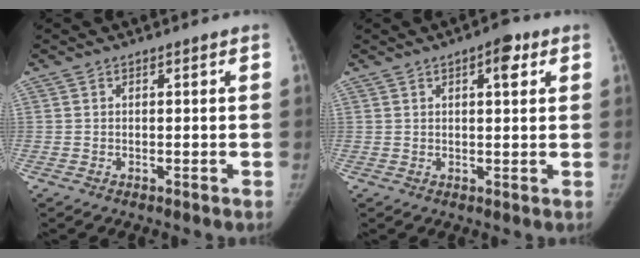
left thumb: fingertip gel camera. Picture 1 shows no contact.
{"total": 4.4, "force": [2.0, 1.8, 3.5], "torque": [-0.034, -0.003, 0.023]}